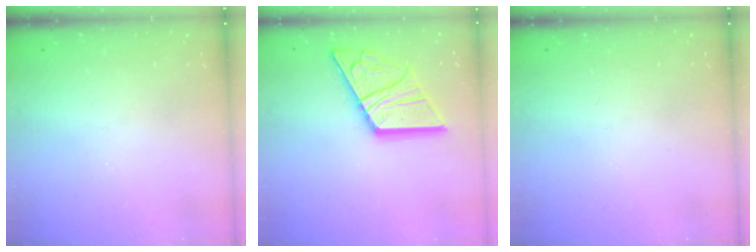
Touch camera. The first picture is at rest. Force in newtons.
{"total": 19.1, "press": 18.9, "slide": 2.2}
{"total": 0.0}